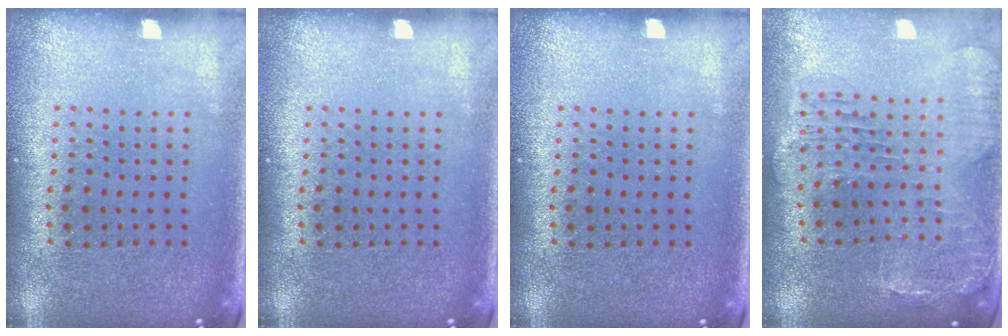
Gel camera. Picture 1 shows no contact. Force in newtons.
{"total": 0.0}
{"total": 0.0}
{"total": 1.4, "press": 1.4, "slide": 0.4}